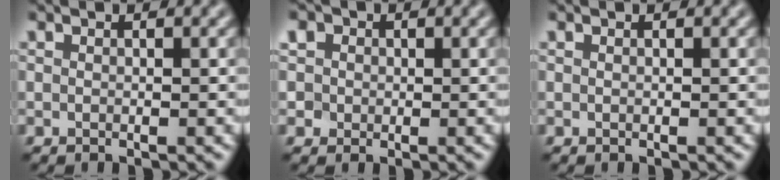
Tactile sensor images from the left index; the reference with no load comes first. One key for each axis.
{"total": 3.6, "fx": 1.3, "fy": 3.1, "fz": 1.3, "tx": -0.018, "ty": 0.015, "tz": 0.010}
{"total": 0.0}